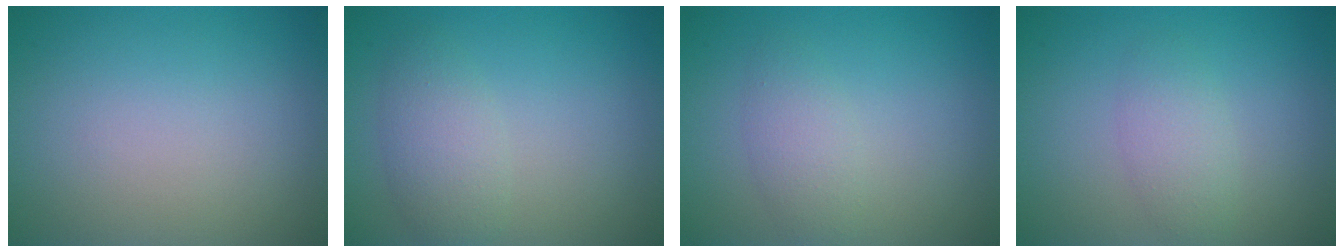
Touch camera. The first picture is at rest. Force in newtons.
{"total": 2.9, "press": 2.9, "slide": 0.1}
{"total": 2.1, "press": 2.1, "slide": 0.1}
{"total": 1.5, "press": 1.5, "slide": 0.0}